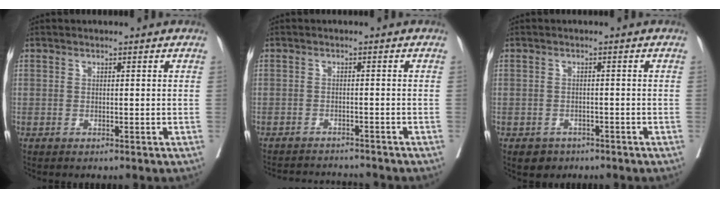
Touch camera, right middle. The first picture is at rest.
{"total": 7.2, "force": [-7.1, 0.5, 1.2], "torque": [-0.013, -0.001, -0.100]}
{"total": 2.0, "force": [-1.2, 1.5, 0.3], "torque": [-0.005, 0.004, -0.013]}